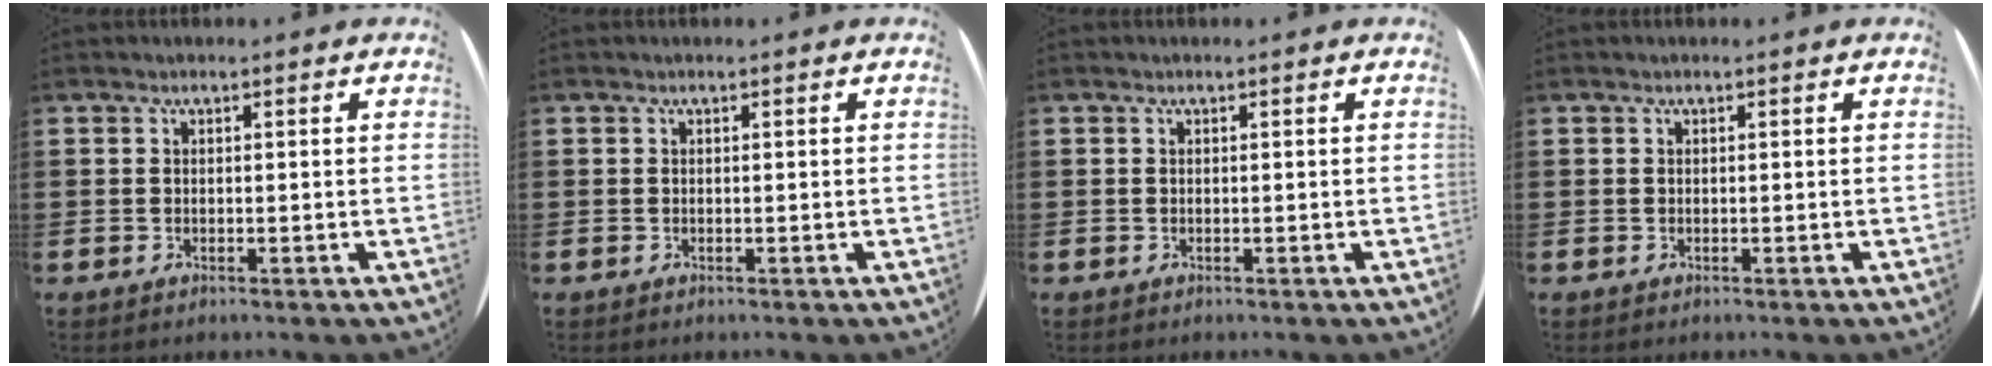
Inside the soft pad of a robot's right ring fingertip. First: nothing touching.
{"total": 0.0}
{"total": 0.0}
{"total": 0.0}